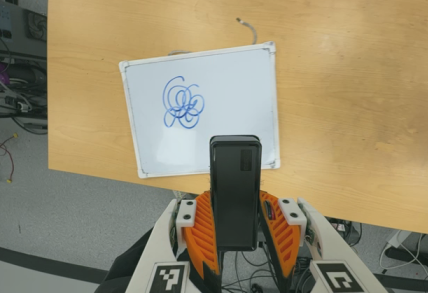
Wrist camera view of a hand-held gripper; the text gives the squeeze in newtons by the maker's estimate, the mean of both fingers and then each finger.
{"total": 4.4, "left": 3.0, "right": 5.8}